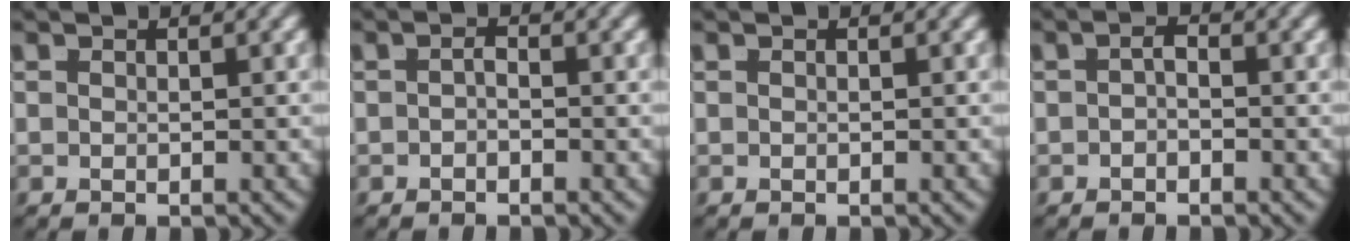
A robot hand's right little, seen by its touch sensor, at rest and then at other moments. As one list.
[{"total": 0.8, "force": [-0.7, -0.1, 0.4], "torque": [0.000, -0.007, -0.009]}, {"total": 0.0}, {"total": 0.9, "force": [-0.6, 0.1, 0.6], "torque": [-0.001, -0.004, -0.008]}]